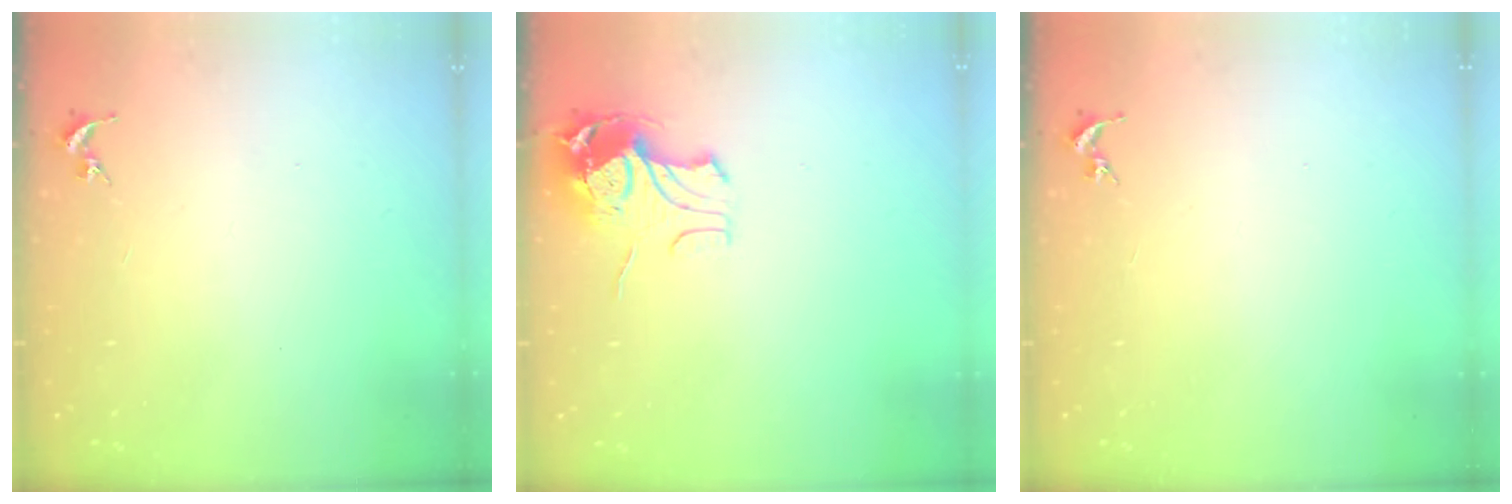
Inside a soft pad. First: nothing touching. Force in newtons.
{"total": 10.8, "press": 10.8, "slide": 1.2}
{"total": 0.0}